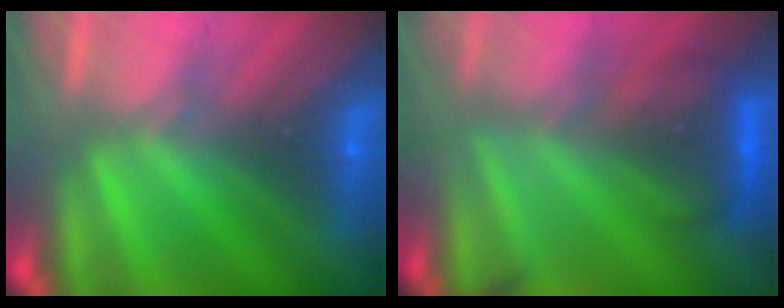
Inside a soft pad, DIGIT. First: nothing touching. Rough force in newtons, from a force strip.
{"total": 11.8}